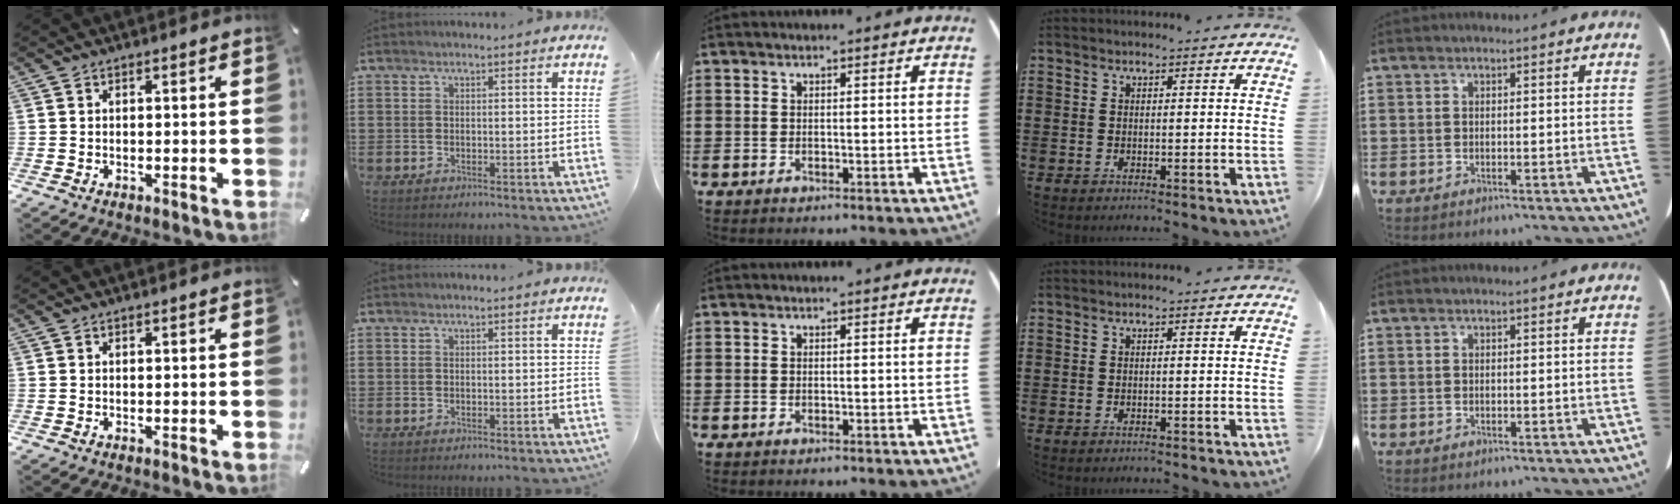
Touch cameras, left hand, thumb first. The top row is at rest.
{"ring": {"total": 0.6, "force": [-0.5, 0.0, 0.1], "torque": [-0.005, -0.002, -0.010]}}